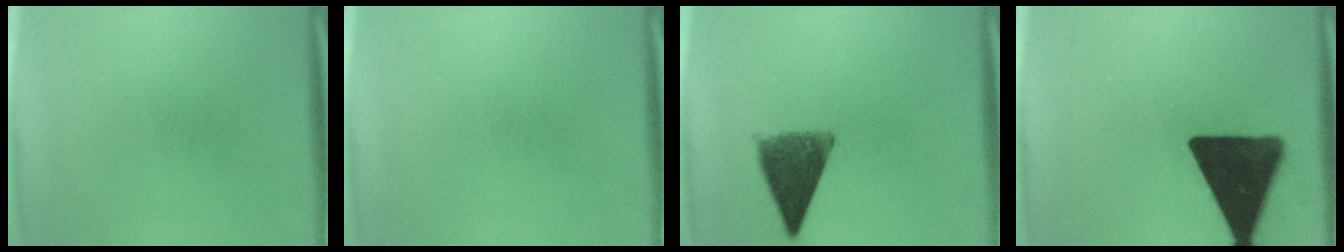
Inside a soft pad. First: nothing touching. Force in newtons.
{"total": 0.0}
{"total": 9.1}
{"total": 18.4}